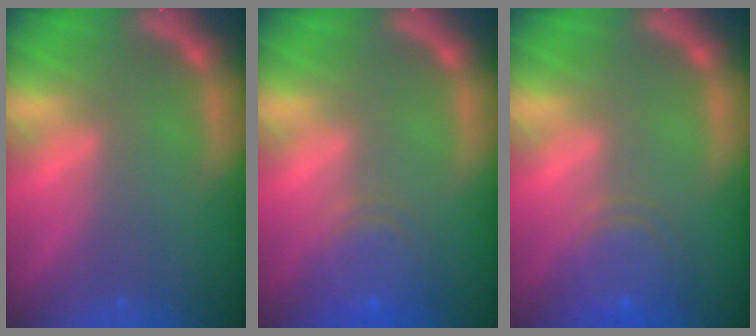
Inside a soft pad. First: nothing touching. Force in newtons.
{"total": 5.1}
{"total": 5.1}